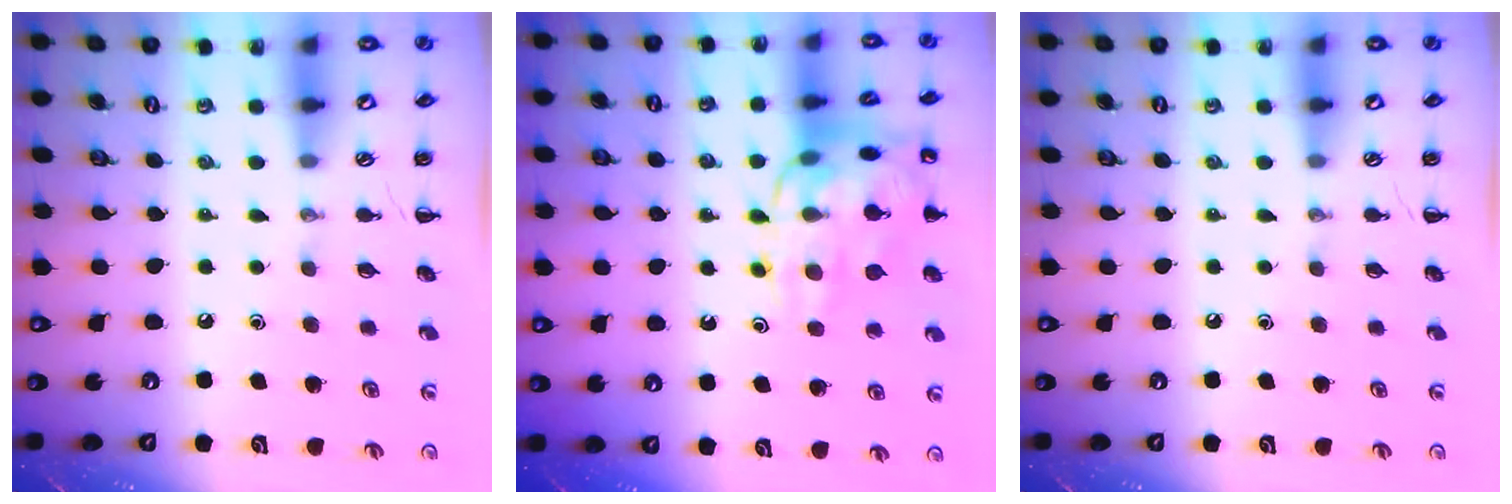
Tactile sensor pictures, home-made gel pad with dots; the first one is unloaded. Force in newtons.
{"total": 16.2, "press": 16.2, "slide": 1.6}
{"total": 0.0}